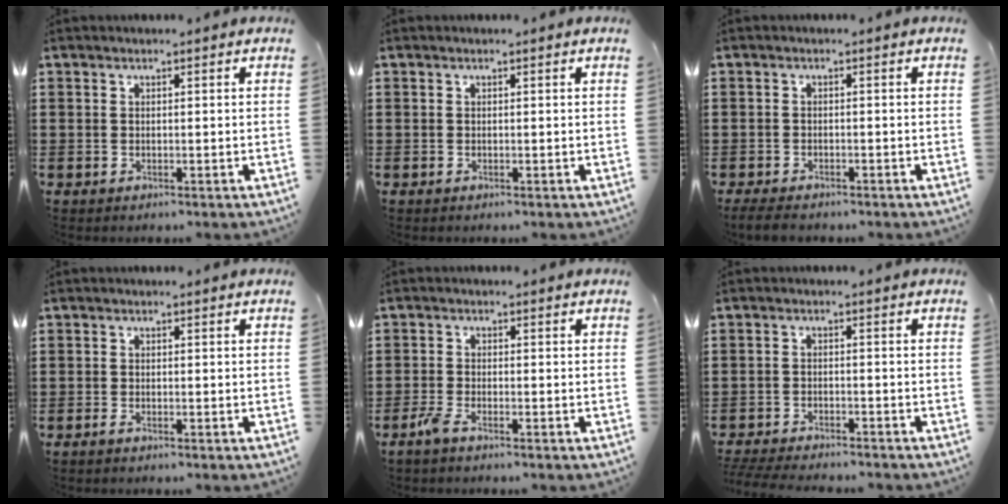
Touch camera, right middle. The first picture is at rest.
{"total": 0.0}
{"total": 1.7, "force": [-1.6, 0.4, 0.6], "torque": [-0.020, -0.001, -0.035]}
{"total": 0.7, "force": [-0.5, 0.1, 0.5], "torque": [-0.012, -0.005, -0.008]}
{"total": 2.3, "force": [-1.5, 0.4, 1.7], "torque": [-0.052, -0.008, -0.034]}
{"total": 3.3, "force": [-3.3, 0.2, 0.5], "torque": [-0.023, -0.006, -0.072]}